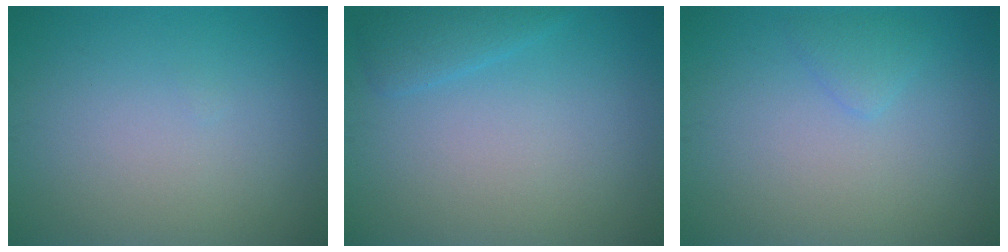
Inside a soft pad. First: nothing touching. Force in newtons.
{"total": 1.7, "press": 1.7, "slide": 0.2}
{"total": 1.2, "press": 1.1, "slide": 0.1}